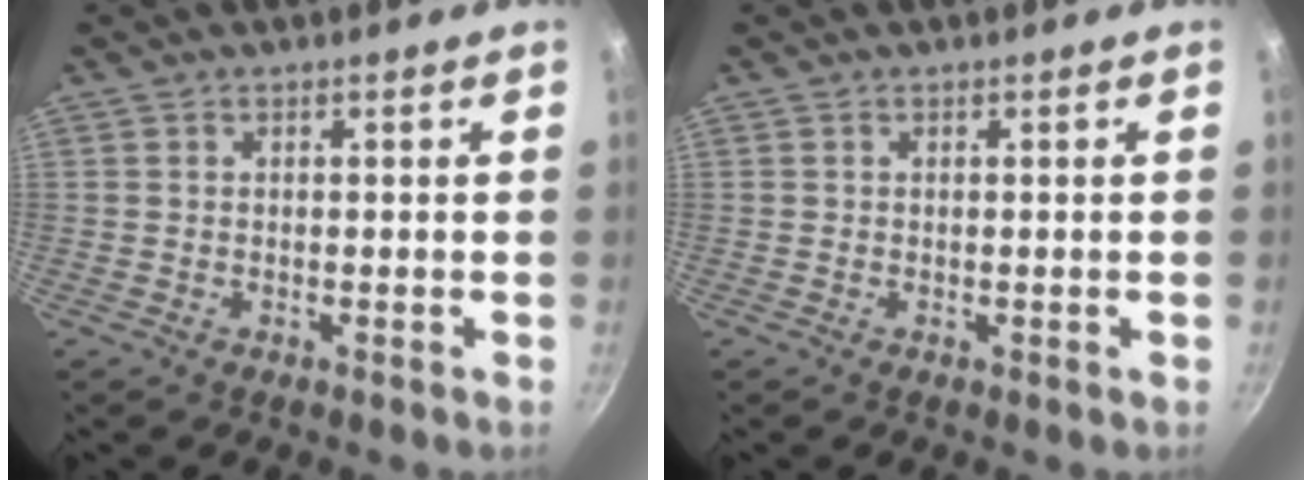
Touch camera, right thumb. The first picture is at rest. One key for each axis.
{"total": 0.0}